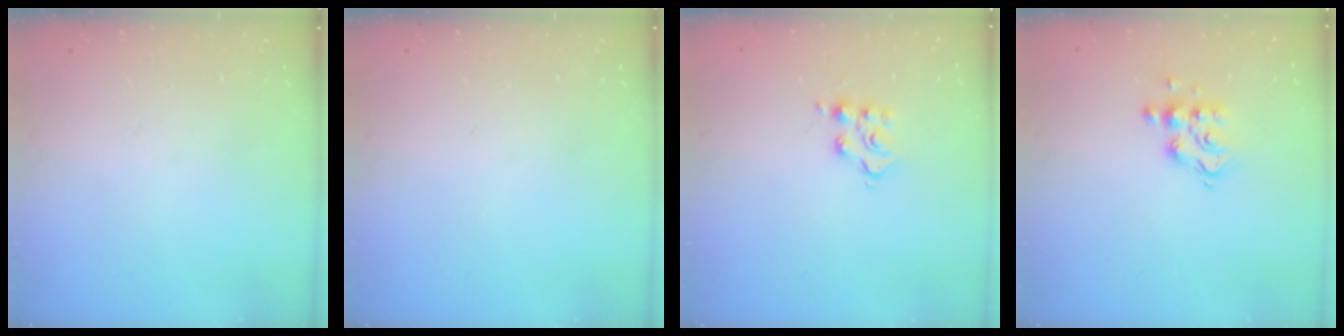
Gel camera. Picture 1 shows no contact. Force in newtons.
{"total": 0.0}
{"total": 8.1, "press": 8.0, "slide": 0.5}
{"total": 9.4, "press": 9.4, "slide": 0.6}